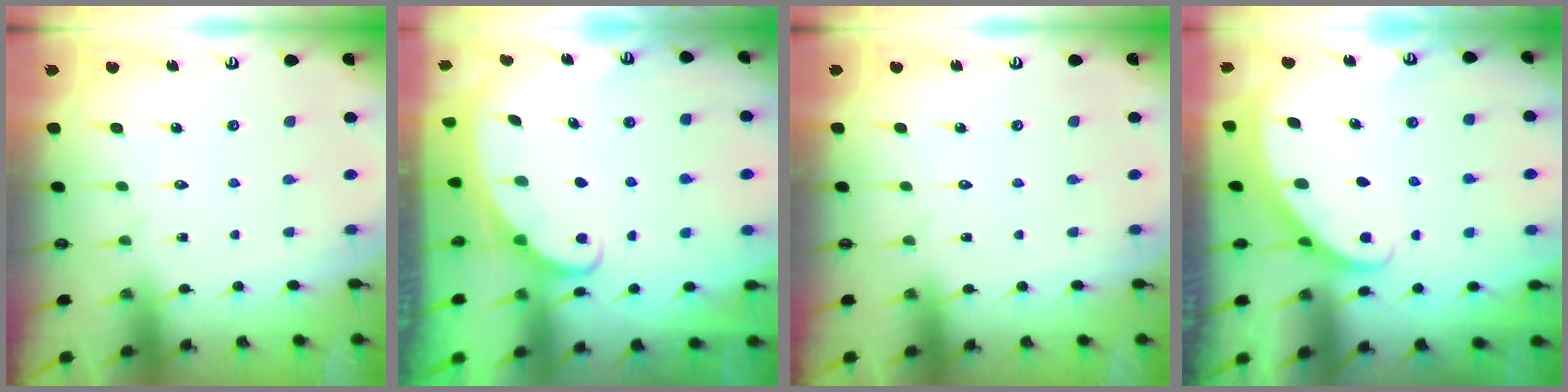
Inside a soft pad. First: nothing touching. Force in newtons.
{"total": 2.4, "press": 2.4, "slide": 0.3}
{"total": 0.0}
{"total": 3.9, "press": 3.9, "slide": 0.3}